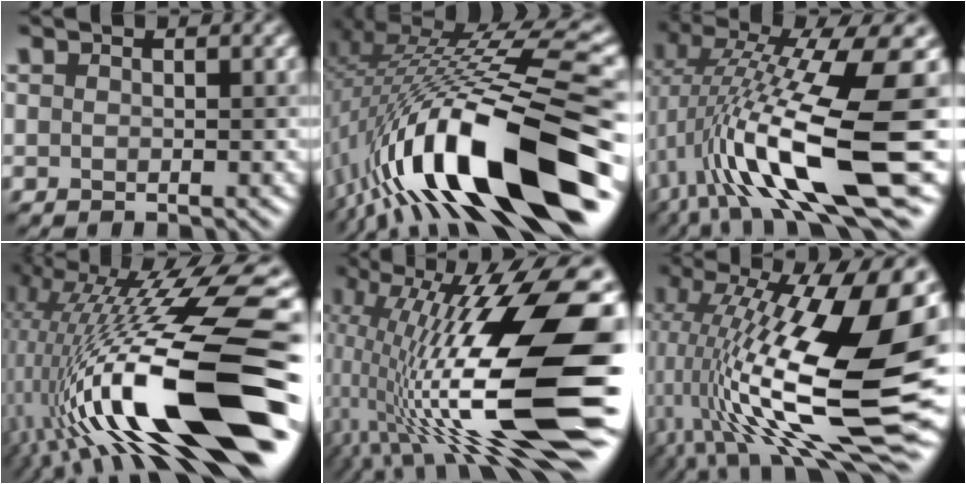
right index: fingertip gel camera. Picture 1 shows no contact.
{"total": 17.3, "force": [-4.9, 4.3, 16.0], "torque": [-0.265, 0.030, -0.091]}
{"total": 13.6, "force": [-0.9, 2.5, 13.3], "torque": [-0.229, 0.004, -0.008]}
{"total": 18.0, "force": [-3.4, 5.2, 16.9], "torque": [-0.308, 0.019, -0.067]}
{"total": 18.8, "force": [-1.1, 5.9, 17.8], "torque": [-0.327, 0.014, -0.029]}
{"total": 18.5, "force": [-0.3, 7.3, 17.0], "torque": [-0.311, 0.001, -0.008]}